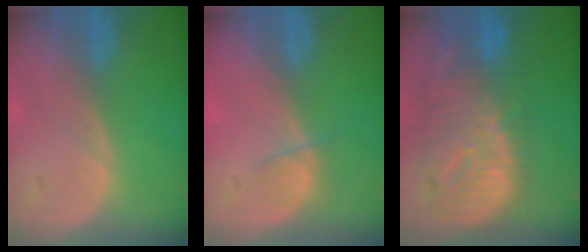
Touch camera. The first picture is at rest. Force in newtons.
{"total": 1.9, "press": 1.7, "slide": 0.8}
{"total": 12.5, "press": 10.8, "slide": 6.4}